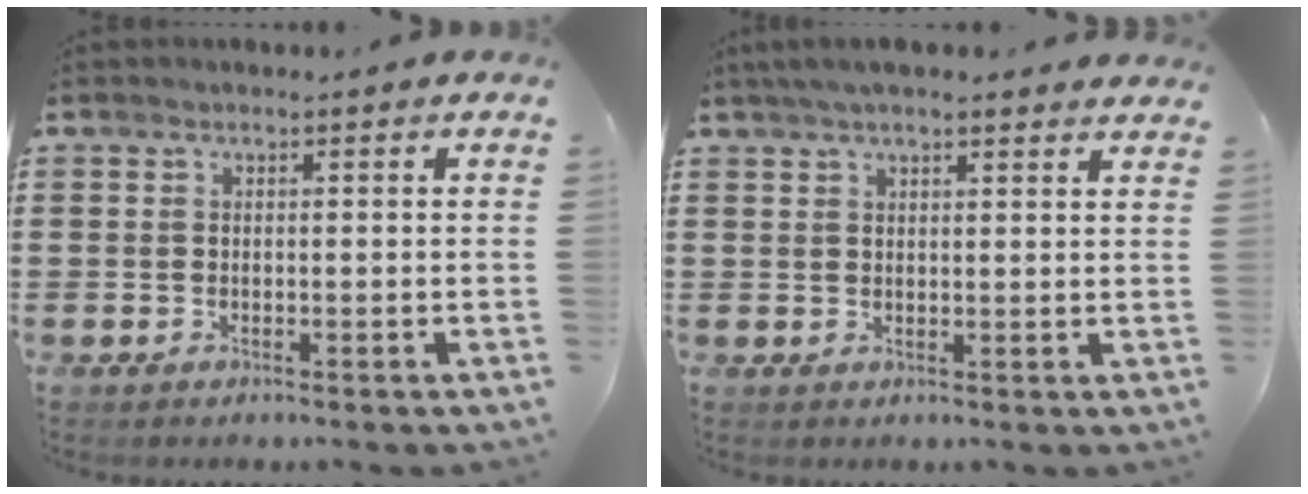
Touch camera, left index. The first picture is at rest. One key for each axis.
{"total": 3.5, "fx": 2.9, "fy": 0.5, "fz": 1.9, "tx": -0.043, "ty": 0.006, "tz": 0.053}